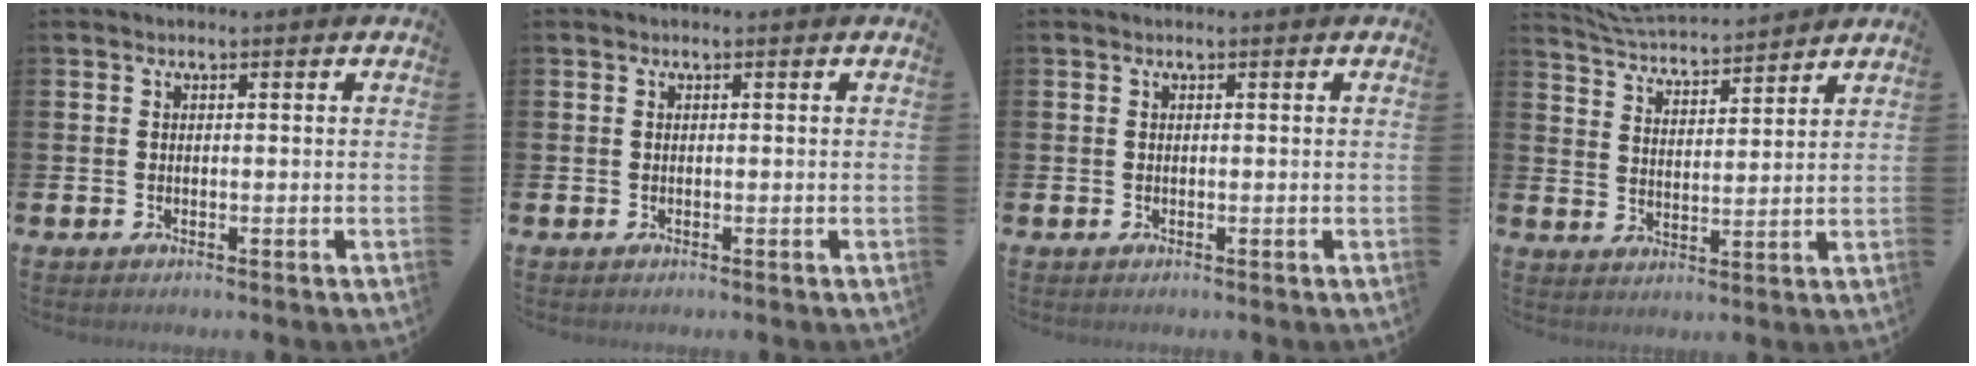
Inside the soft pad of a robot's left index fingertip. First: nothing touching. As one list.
[{"total": 0.0}, {"total": 0.0}, {"total": 4.9, "force": [4.8, 0.5, 0.3], "torque": [-0.031, -0.037, 0.084]}]